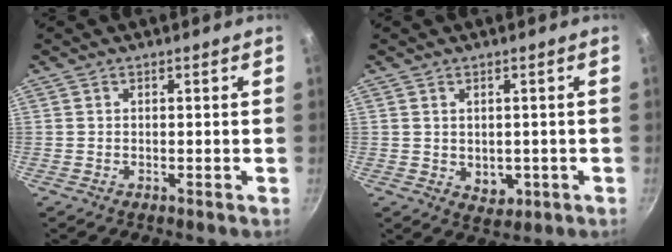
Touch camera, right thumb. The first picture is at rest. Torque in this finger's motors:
{"motor_torque": [-0.72, 0.06, 0.14, 0.61, -0.01]}